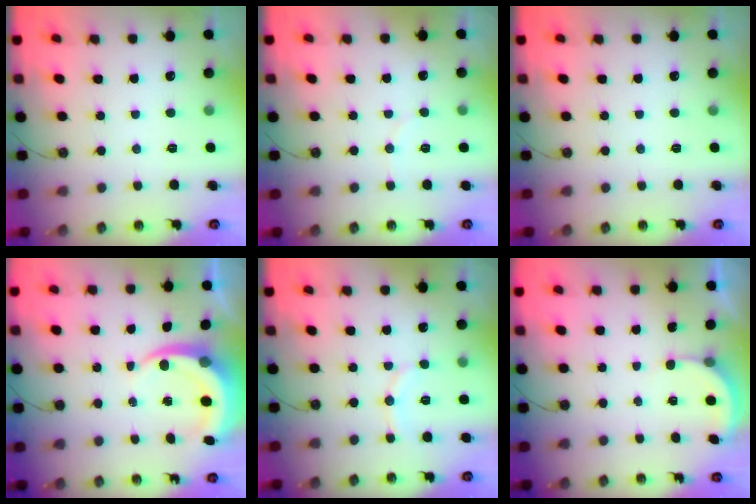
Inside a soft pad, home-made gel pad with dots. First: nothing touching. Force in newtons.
{"total": 2.7, "press": 2.6, "slide": 0.7}
{"total": 0.0}
{"total": 6.3, "press": 6.3, "slide": 0.8}
{"total": 8.1, "press": 7.8, "slide": 2.1}
{"total": 1.6, "press": 1.6, "slide": 0.3}